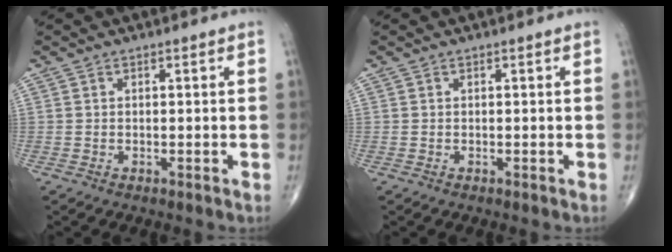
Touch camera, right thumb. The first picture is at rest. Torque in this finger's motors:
{"motor_torque": [-0.01, 0.01, 0.00, 0.00, 0.00]}